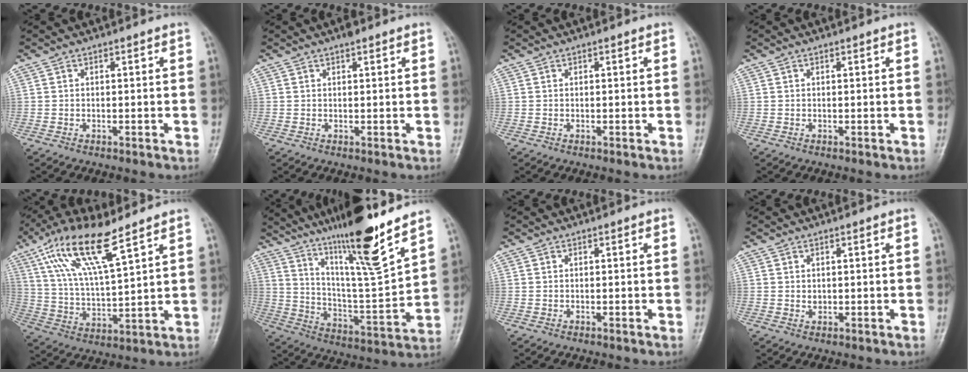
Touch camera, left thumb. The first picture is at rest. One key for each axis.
{"total": 1.3, "fx": 0.9, "fy": 0.4, "fz": 0.8, "tx": -0.006, "ty": -0.002, "tz": 0.011}
{"total": 0.0}
{"total": 0.0}
{"total": 14.9, "fx": 8.9, "fy": 3.6, "fz": 11.3, "tx": -0.219, "ty": -0.027, "tz": 0.181}
{"total": 19.1, "fx": 13.8, "fy": 0.8, "fz": 13.1, "tx": -0.198, "ty": -0.080, "tz": 0.241}
{"total": 0.0}
{"total": 0.8, "fx": 0.2, "fy": 0.6, "fz": 0.4, "tx": -0.003, "ty": -0.002, "tz": 0.006}